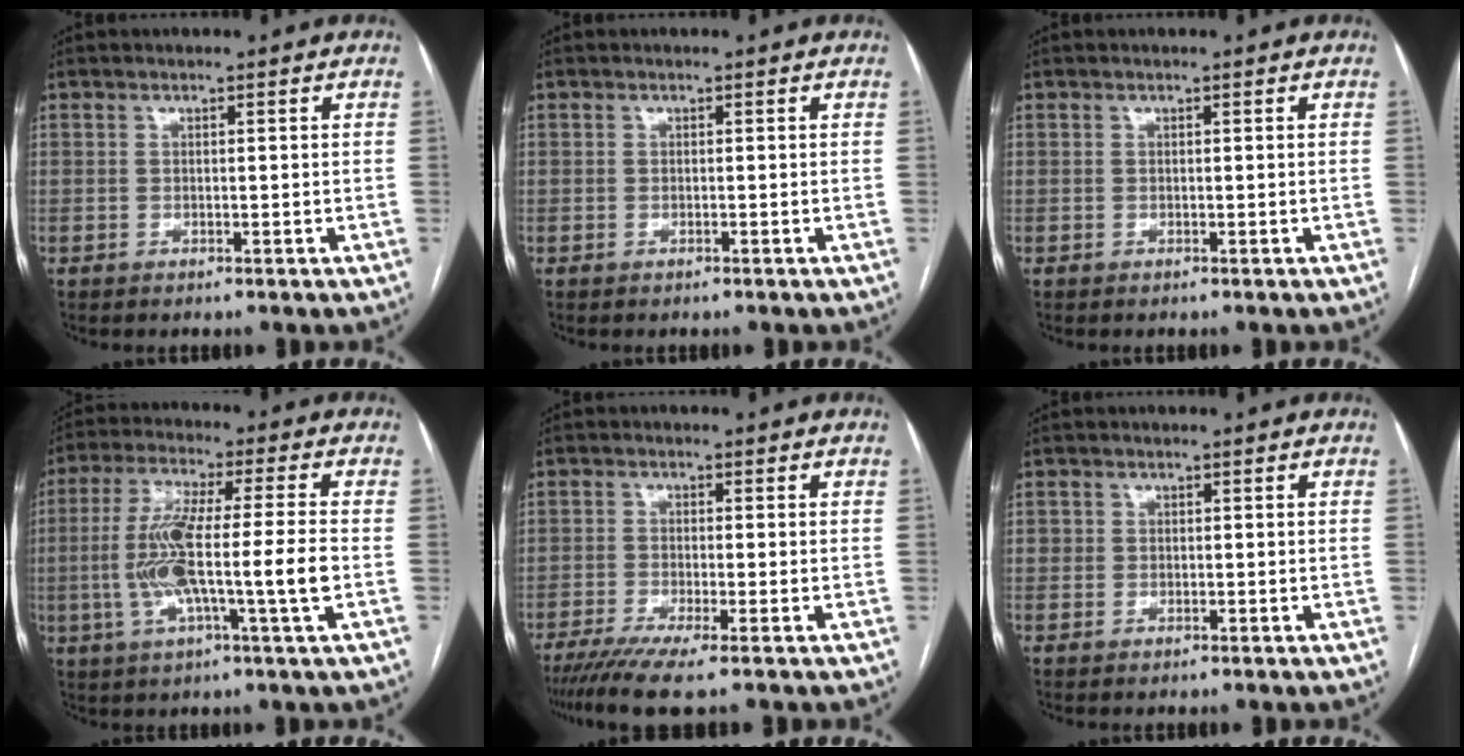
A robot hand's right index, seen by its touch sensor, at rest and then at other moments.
{"total": 0.0}
{"total": 0.0}
{"total": 13.3, "force": [-2.0, 0.2, 13.1], "torque": [-0.255, 0.002, -0.042]}
{"total": 6.4, "force": [-4.7, -0.6, 4.3], "torque": [-0.068, -0.016, -0.082]}
{"total": 1.1, "force": [0.1, 1.0, 0.2], "torque": [0.006, 0.003, -0.001]}